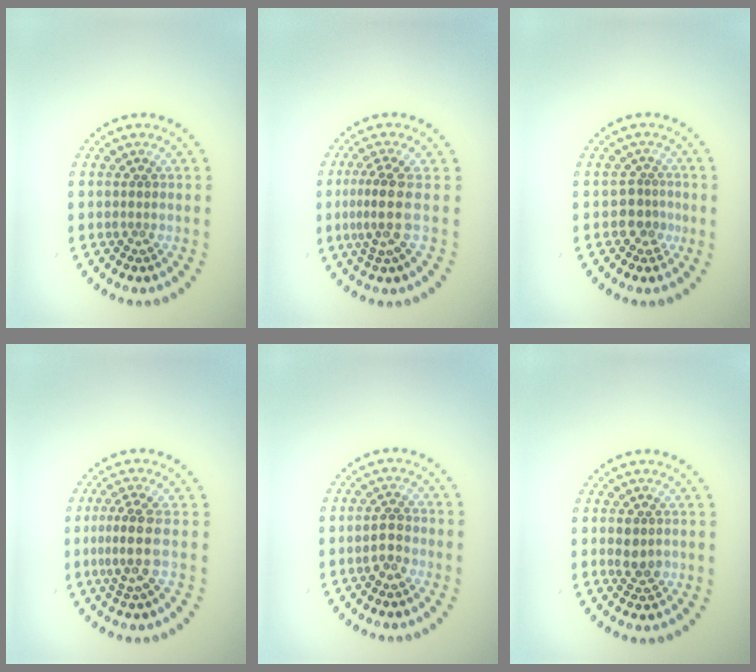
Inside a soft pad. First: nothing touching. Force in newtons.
{"total": 3.1, "press": 2.2, "slide": 2.1}
{"total": 2.1, "press": 1.6, "slide": 1.4}
{"total": 3.0, "press": 2.4, "slide": 1.7}
{"total": 2.0, "press": 1.9, "slide": 0.4}
{"total": 1.8, "press": 1.8, "slide": 0.3}